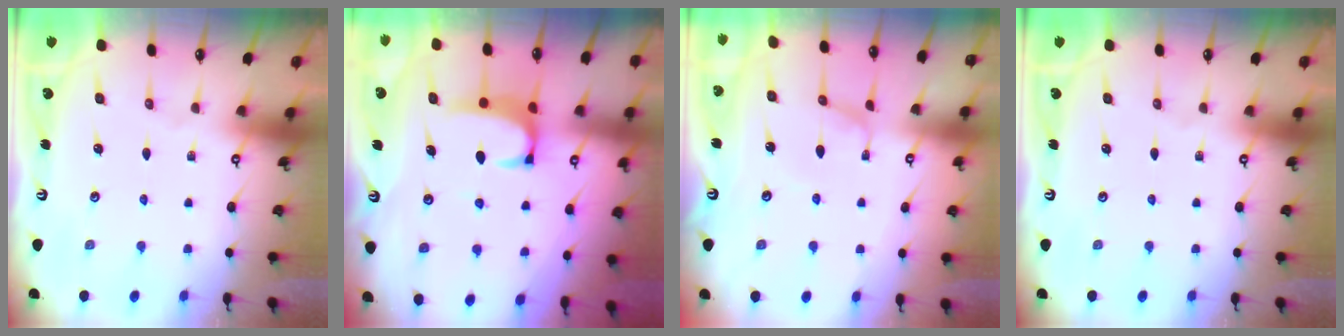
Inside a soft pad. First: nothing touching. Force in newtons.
{"total": 1.9, "press": 1.9, "slide": 0.3}
{"total": 0.6, "press": 0.4, "slide": 0.5}
{"total": 0.0}